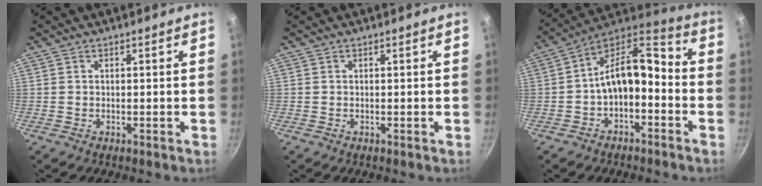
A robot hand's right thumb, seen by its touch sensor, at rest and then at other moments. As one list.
[{"total": 0.0}, {"total": 13.5, "force": [-2.9, 7.7, 10.7], "torque": [-0.156, 0.065, -0.057]}]